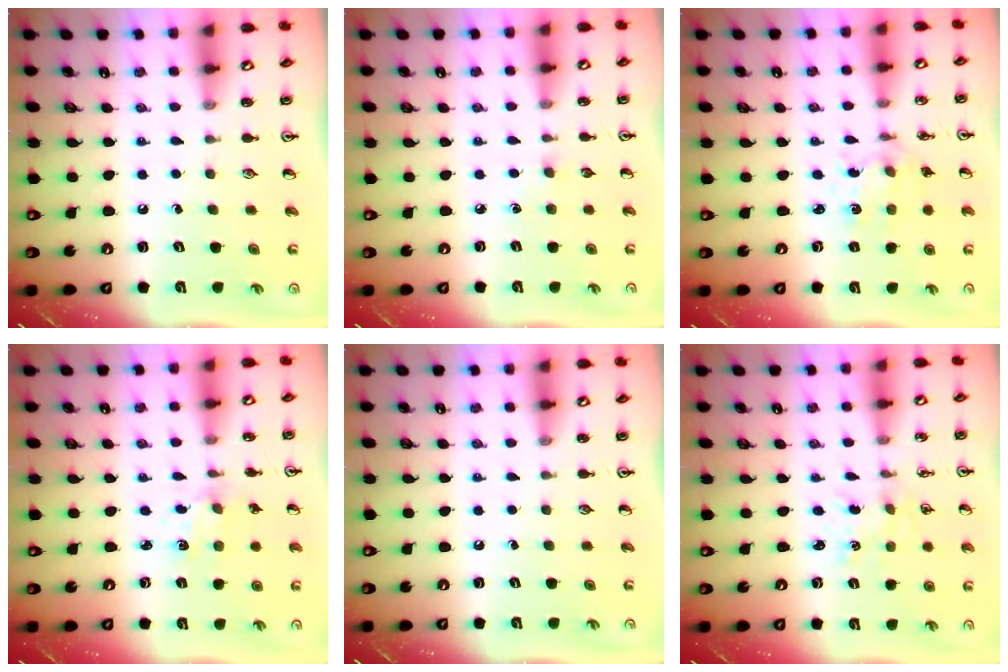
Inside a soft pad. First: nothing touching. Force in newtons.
{"total": 2.9, "press": 2.9, "slide": 0.4}
{"total": 2.7, "press": 2.7, "slide": 0.3}
{"total": 1.5, "press": 1.4, "slide": 0.5}
{"total": 0.0}
{"total": 0.5, "press": 0.5, "slide": 0.1}